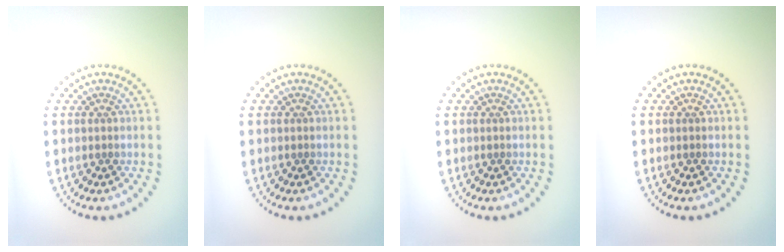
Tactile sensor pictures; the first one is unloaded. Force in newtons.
{"total": 0.0}
{"total": 0.0}
{"total": 0.0}